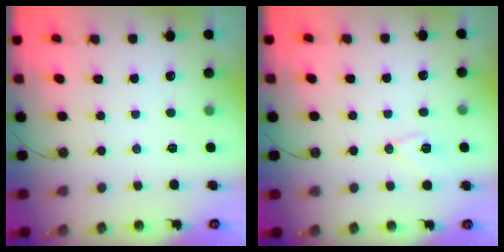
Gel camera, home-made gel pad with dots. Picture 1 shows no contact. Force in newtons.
{"total": 8.5, "press": 8.5, "slide": 0.5}